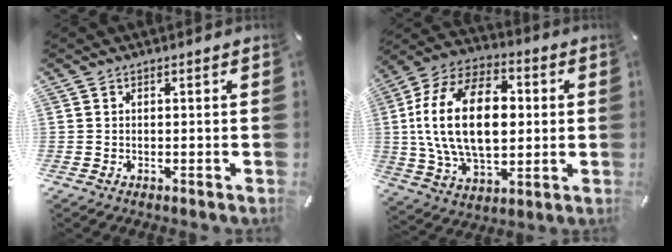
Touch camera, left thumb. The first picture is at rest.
{"total": 24.0, "force": [1.3, 15.3, 18.4], "torque": [-0.379, 0.009, 0.019]}